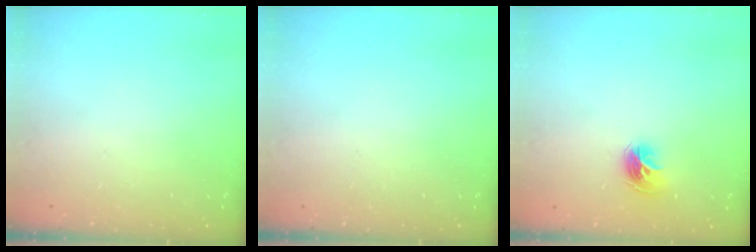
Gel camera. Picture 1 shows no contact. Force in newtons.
{"total": 0.0}
{"total": 8.0, "press": 8.0, "slide": 0.7}